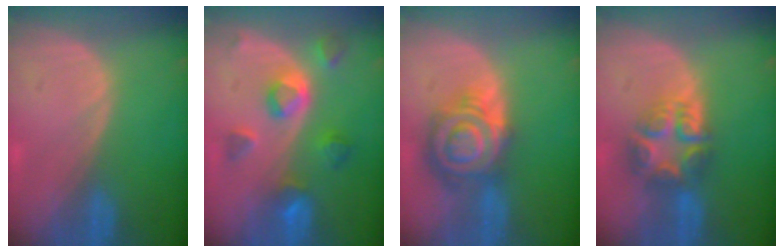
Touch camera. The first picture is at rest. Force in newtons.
{"total": 7.7, "press": 6.9, "slide": 3.4}
{"total": 9.1, "press": 9.0, "slide": 0.5}
{"total": 7.7, "press": 6.7, "slide": 3.7}